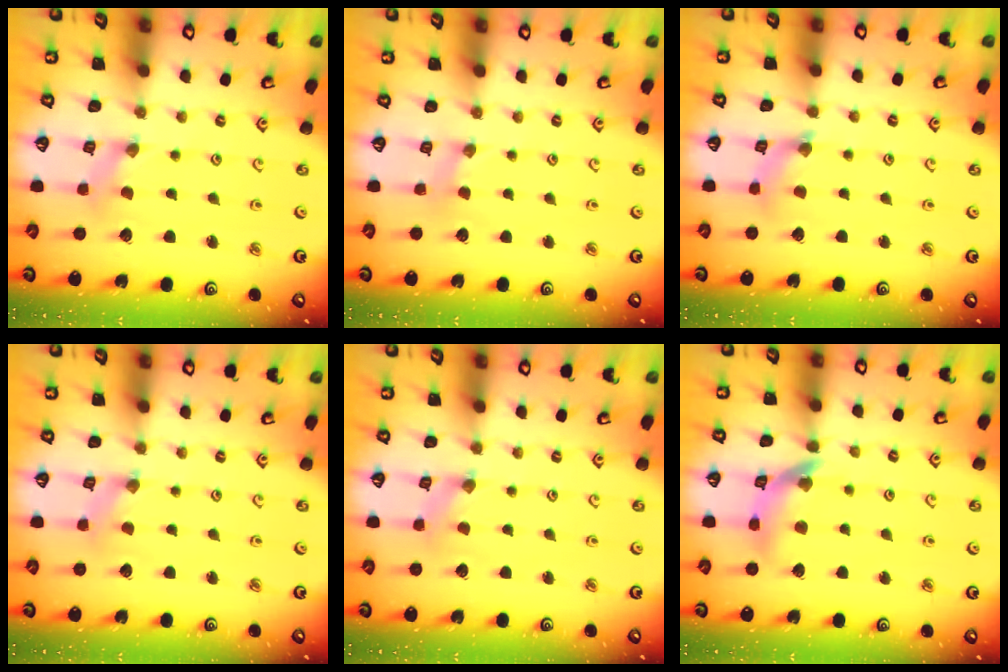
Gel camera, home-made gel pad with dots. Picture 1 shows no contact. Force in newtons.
{"total": 1.7, "press": 1.7, "slide": 0.4}
{"total": 2.4, "press": 2.4, "slide": 0.2}
{"total": 0.0}
{"total": 0.0}
{"total": 11.4, "press": 11.3, "slide": 1.6}